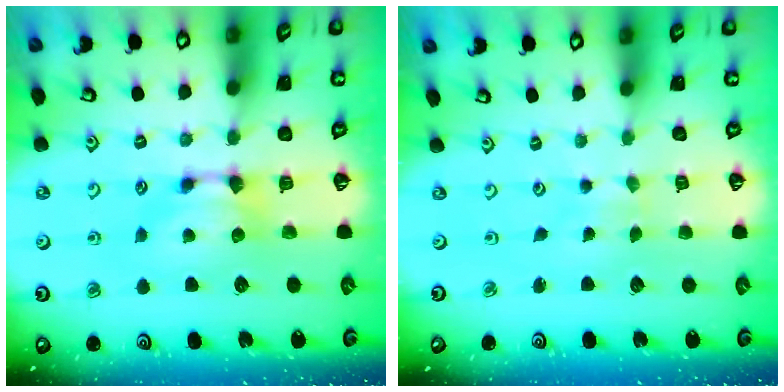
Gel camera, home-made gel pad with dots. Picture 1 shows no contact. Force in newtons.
{"total": 4.0, "press": 4.0, "slide": 0.1}